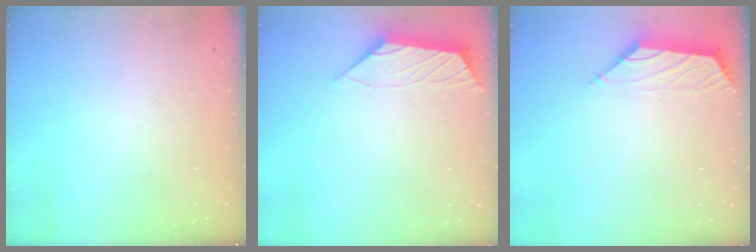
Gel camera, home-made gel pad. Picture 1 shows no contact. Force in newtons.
{"total": 1.1, "press": 0.9, "slide": 0.5}
{"total": 0.8, "press": 0.5, "slide": 0.6}